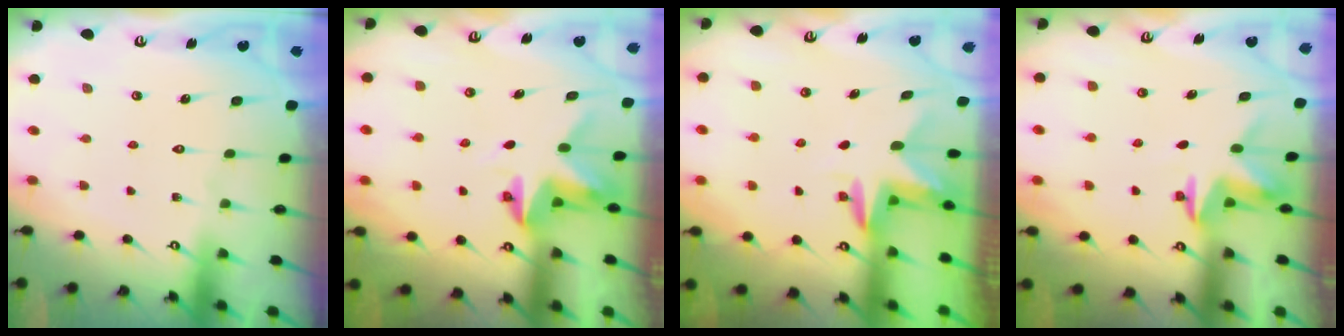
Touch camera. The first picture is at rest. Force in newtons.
{"total": 3.4, "press": 3.4, "slide": 0.0}
{"total": 3.0, "press": 3.0, "slide": 0.2}
{"total": 3.4, "press": 3.4, "slide": 0.2}